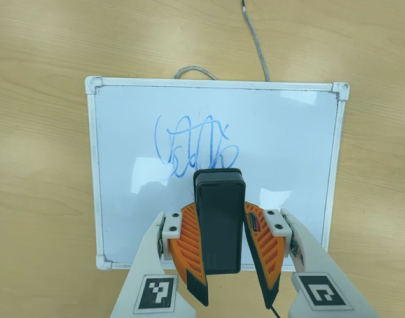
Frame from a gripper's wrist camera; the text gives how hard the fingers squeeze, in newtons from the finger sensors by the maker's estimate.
{"total": 8.7, "left": 7.7, "right": 9.7}